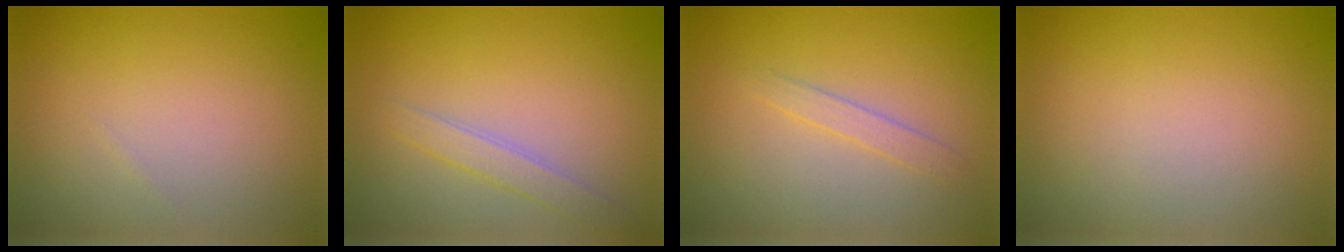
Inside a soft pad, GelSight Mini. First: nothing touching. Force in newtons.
{"total": 2.0, "press": 2.0, "slide": 0.0}
{"total": 1.3, "press": 1.3, "slide": 0.0}
{"total": 0.0}